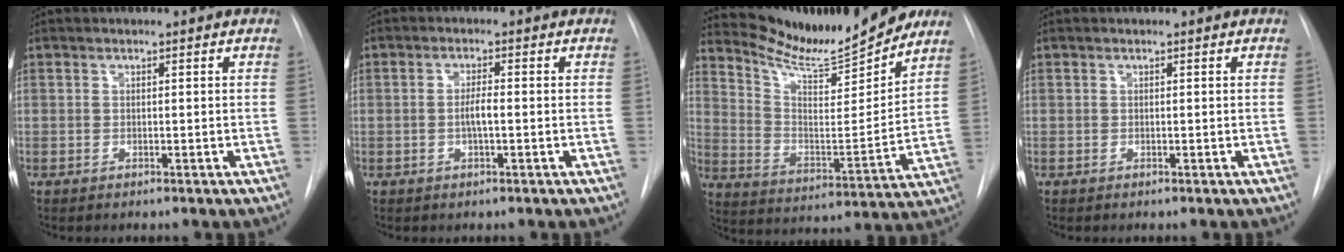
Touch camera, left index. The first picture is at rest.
{"total": 2.4, "force": [-0.3, 0.3, 2.3], "torque": [-0.045, 0.002, -0.008]}
{"total": 17.6, "force": [16.1, 1.7, 6.8], "torque": [-0.118, -0.032, 0.256]}
{"total": 0.0}